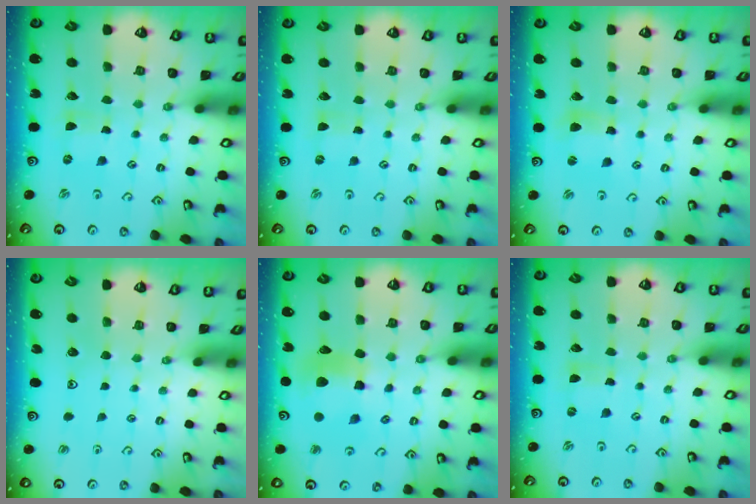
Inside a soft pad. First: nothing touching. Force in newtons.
{"total": 0.0}
{"total": 3.9, "press": 3.9, "slide": 0.5}
{"total": 0.0}
{"total": 11.8, "press": 11.7, "slide": 1.3}
{"total": 0.0}